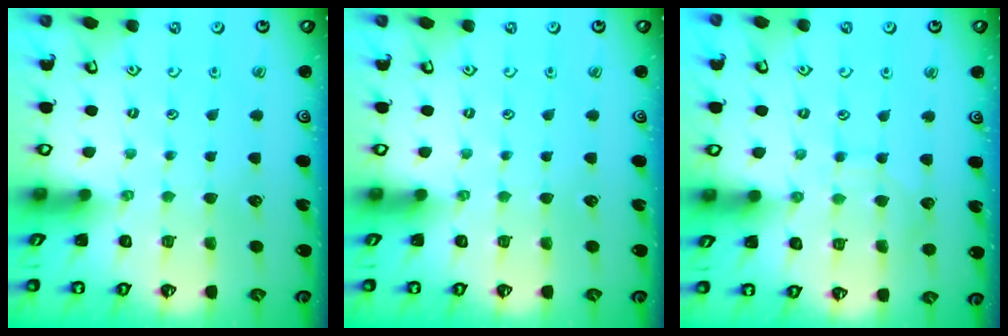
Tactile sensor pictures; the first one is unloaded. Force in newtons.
{"total": 0.0}
{"total": 7.6, "press": 7.6, "slide": 0.5}